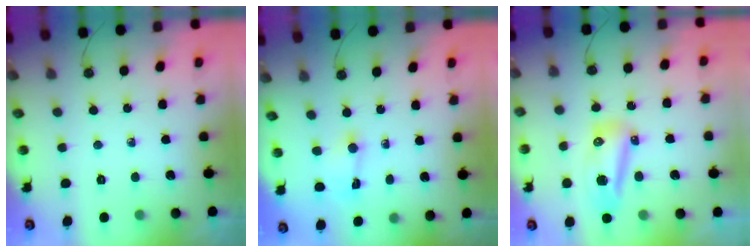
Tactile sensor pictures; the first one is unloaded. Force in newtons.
{"total": 1.3, "press": 1.2, "slide": 0.5}
{"total": 9.9, "press": 9.6, "slide": 2.3}